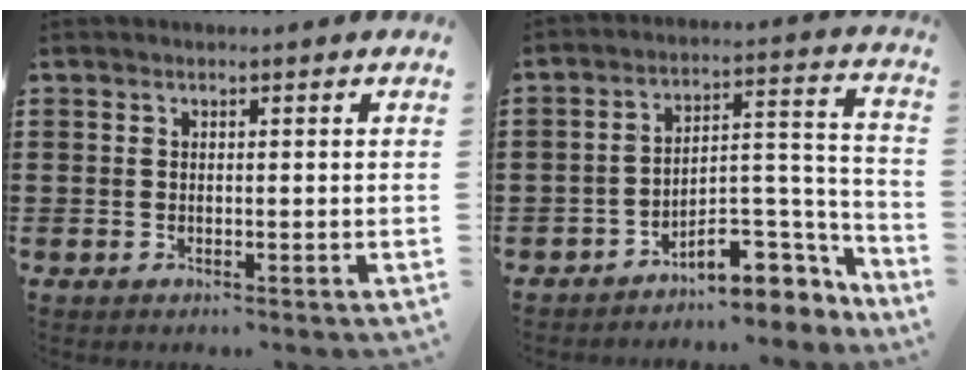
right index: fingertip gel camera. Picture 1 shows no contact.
{"total": 7.7, "force": [-5.4, 4.0, 3.8], "torque": [-0.042, 0.004, -0.100]}